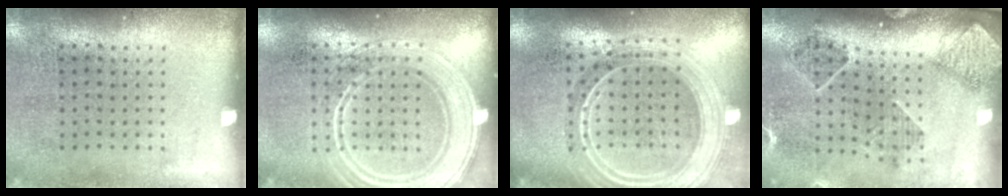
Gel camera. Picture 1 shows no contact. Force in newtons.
{"total": 2.5, "press": 2.5, "slide": 0.4}
{"total": 2.6, "press": 2.2, "slide": 1.4}
{"total": 1.6, "press": 1.6, "slide": 0.0}